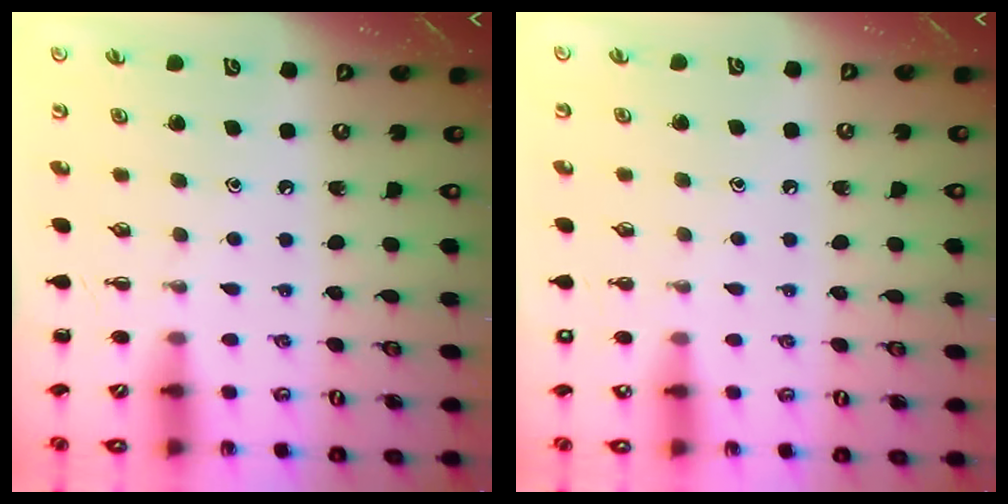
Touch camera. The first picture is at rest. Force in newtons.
{"total": 2.3, "press": 2.2, "slide": 0.7}